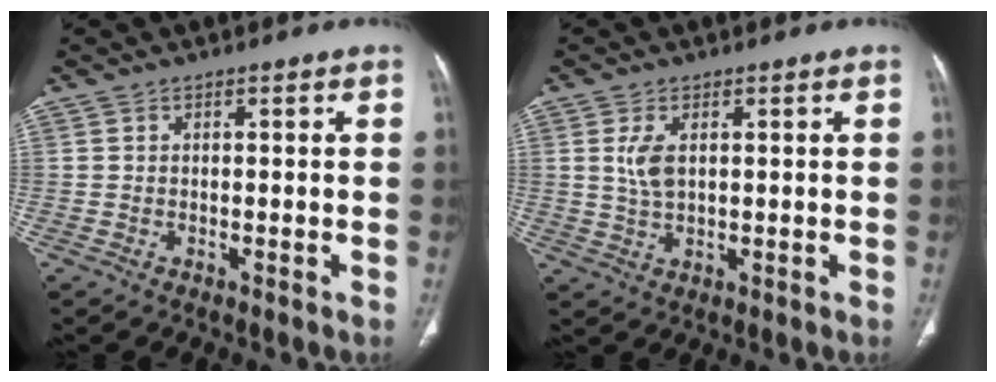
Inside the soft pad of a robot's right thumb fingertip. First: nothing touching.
{"total": 4.2, "force": [1.1, 2.1, 3.5], "torque": [-0.076, -0.006, 0.026]}